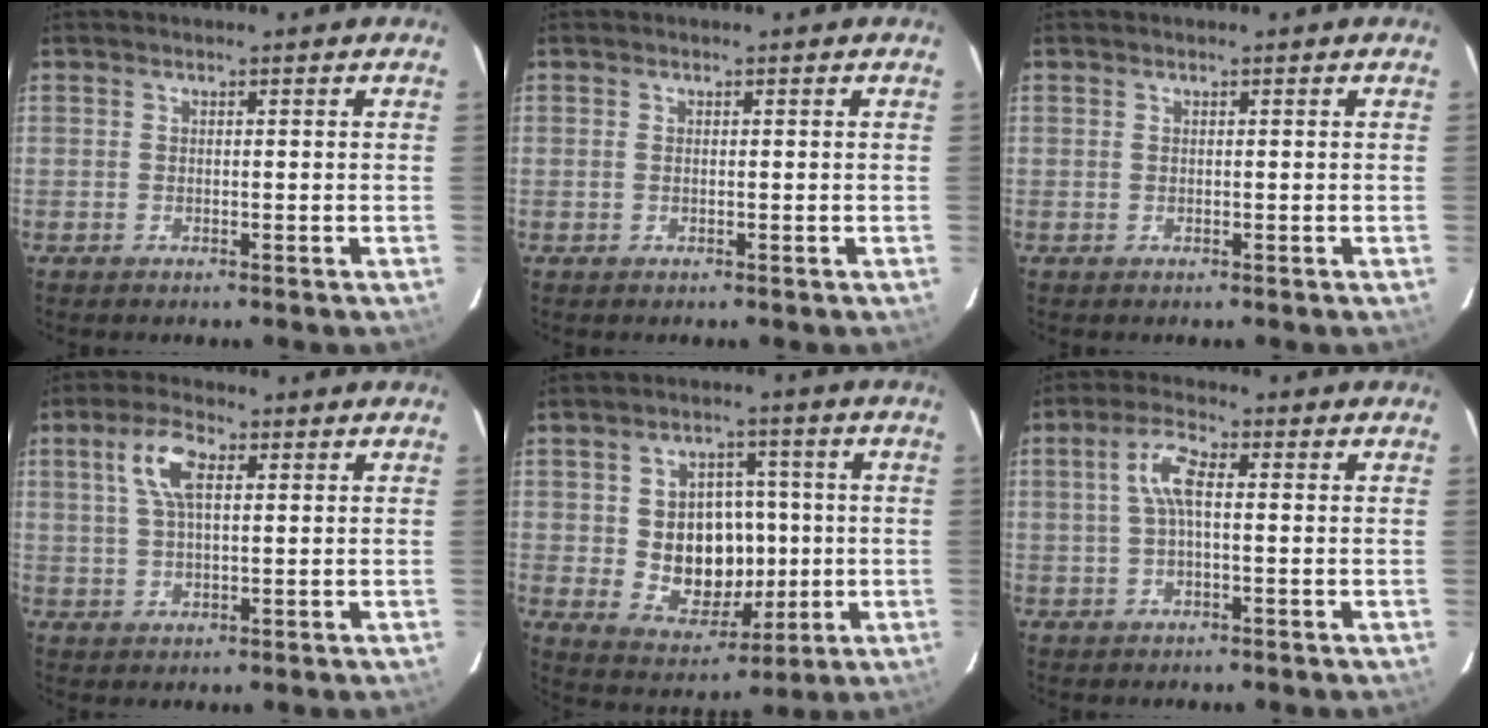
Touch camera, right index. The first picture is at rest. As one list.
[{"total": 0.0}, {"total": 0.0}, {"total": 6.7, "force": [2.3, 2.8, 5.7], "torque": [-0.111, 0.014, 0.044]}, {"total": 11.5, "force": [-0.4, 9.4, 6.6], "torque": [-0.136, 0.010, 0.016]}, {"total": 5.1, "force": [0.4, 1.7, 4.8], "torque": [-0.098, 0.014, 0.007]}]